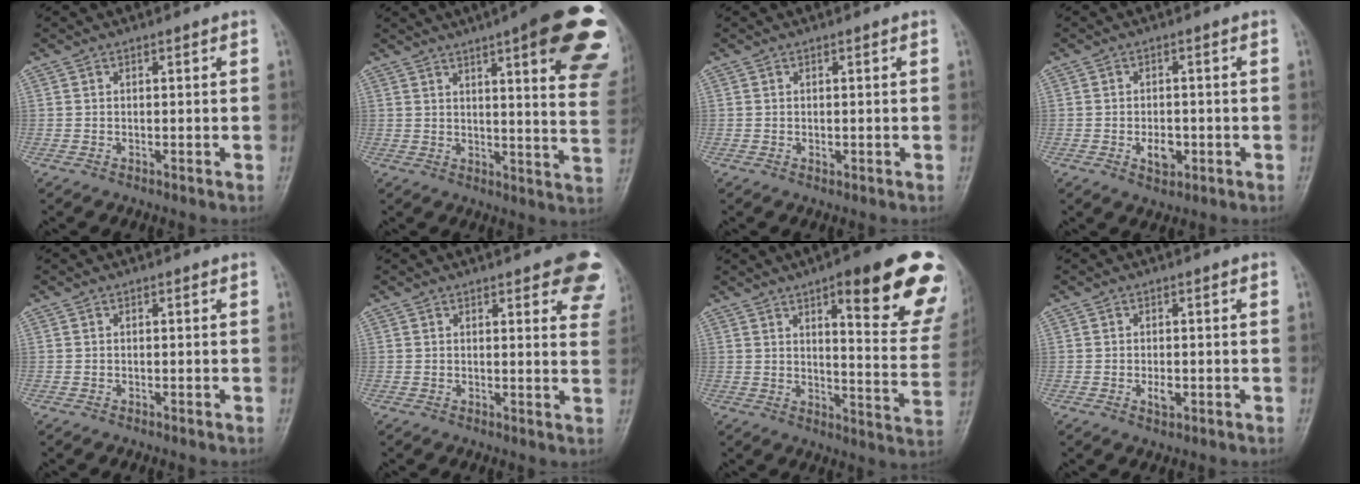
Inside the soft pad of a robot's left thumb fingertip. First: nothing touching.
{"total": 24.4, "force": [12.5, 5.2, 20.3], "torque": [-0.202, -0.026, 0.148]}
{"total": 1.0, "force": [-0.1, 0.6, 0.8], "torque": [-0.008, 0.005, 0.001]}
{"total": 4.1, "force": [-1.3, 2.7, 2.8], "torque": [-0.034, 0.004, -0.015]}
{"total": 0.0}
{"total": 11.7, "force": [7.1, 3.9, 8.5], "torque": [-0.070, -0.027, 0.071]}
{"total": 22.5, "force": [12.4, 5.6, 17.9], "torque": [-0.194, -0.054, 0.158]}
{"total": 2.4, "force": [-0.5, 1.2, 2.0], "torque": [-0.030, -0.002, -0.006]}